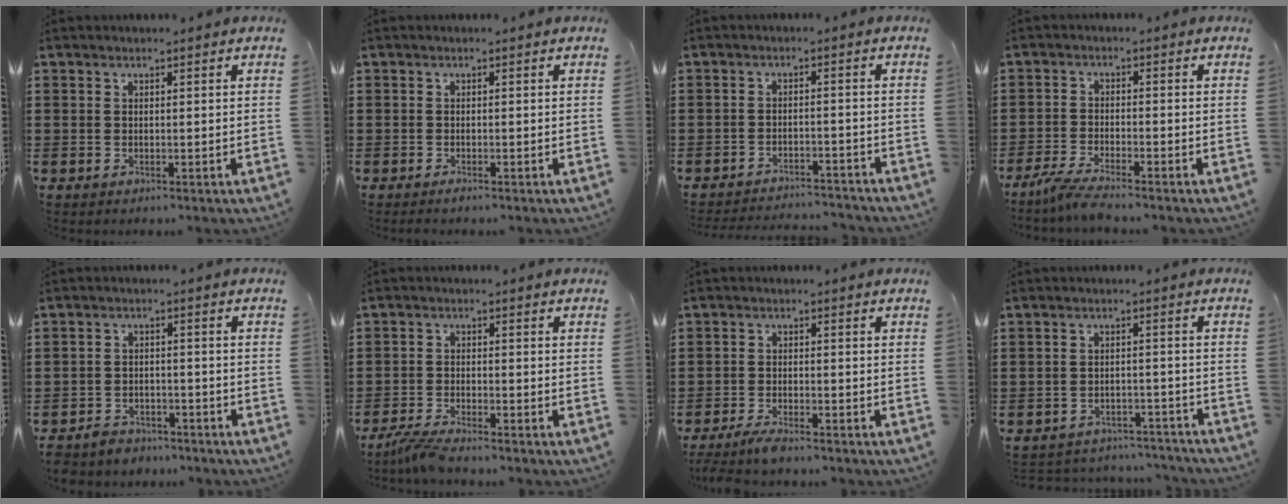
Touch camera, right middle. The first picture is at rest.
{"total": 0.6, "force": [-0.5, 0.1, 0.3], "torque": [-0.008, -0.005, -0.009]}
{"total": 3.1, "force": [-3.1, 0.2, 0.1], "torque": [-0.007, 0.001, -0.066]}
{"total": 3.5, "force": [-3.1, -0.2, 1.6], "torque": [-0.050, -0.013, -0.066]}
{"total": 3.1, "force": [-3.0, 0.8, 0.1], "torque": [-0.009, 0.003, -0.063]}
{"total": 3.3, "force": [-3.0, 0.0, 1.2], "torque": [-0.043, -0.009, -0.066]}
{"total": 2.7, "force": [-2.5, 0.1, 1.1], "torque": [-0.035, -0.003, -0.053]}
{"total": 3.4, "force": [-3.4, 0.5, 0.1], "torque": [-0.006, 0.003, -0.073]}